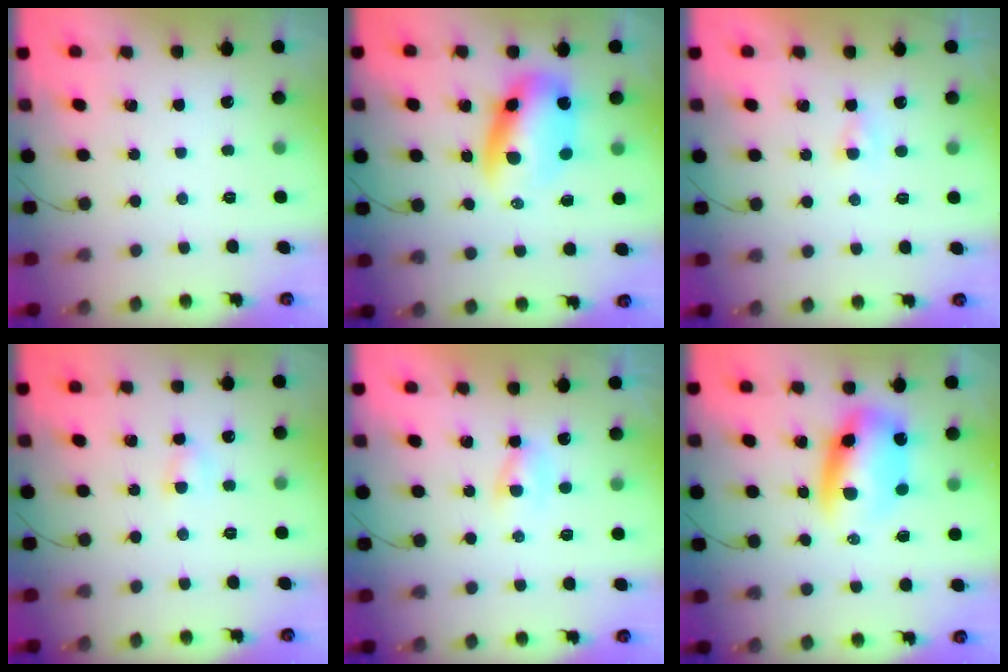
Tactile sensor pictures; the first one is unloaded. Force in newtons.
{"total": 9.9, "press": 9.6, "slide": 2.3}
{"total": 0.9, "press": 0.7, "slide": 0.6}
{"total": 3.6, "press": 3.5, "slide": 1.1}
{"total": 1.4, "press": 1.3, "slide": 0.7}
{"total": 10.0, "press": 9.7, "slide": 2.4}